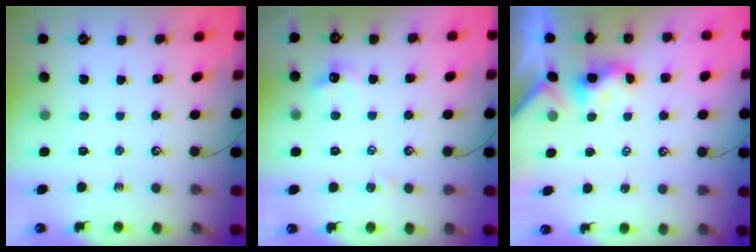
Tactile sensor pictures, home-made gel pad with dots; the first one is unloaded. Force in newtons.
{"total": 3.6, "press": 3.5, "slide": 0.7}
{"total": 1.2, "press": 1.1, "slide": 0.3}